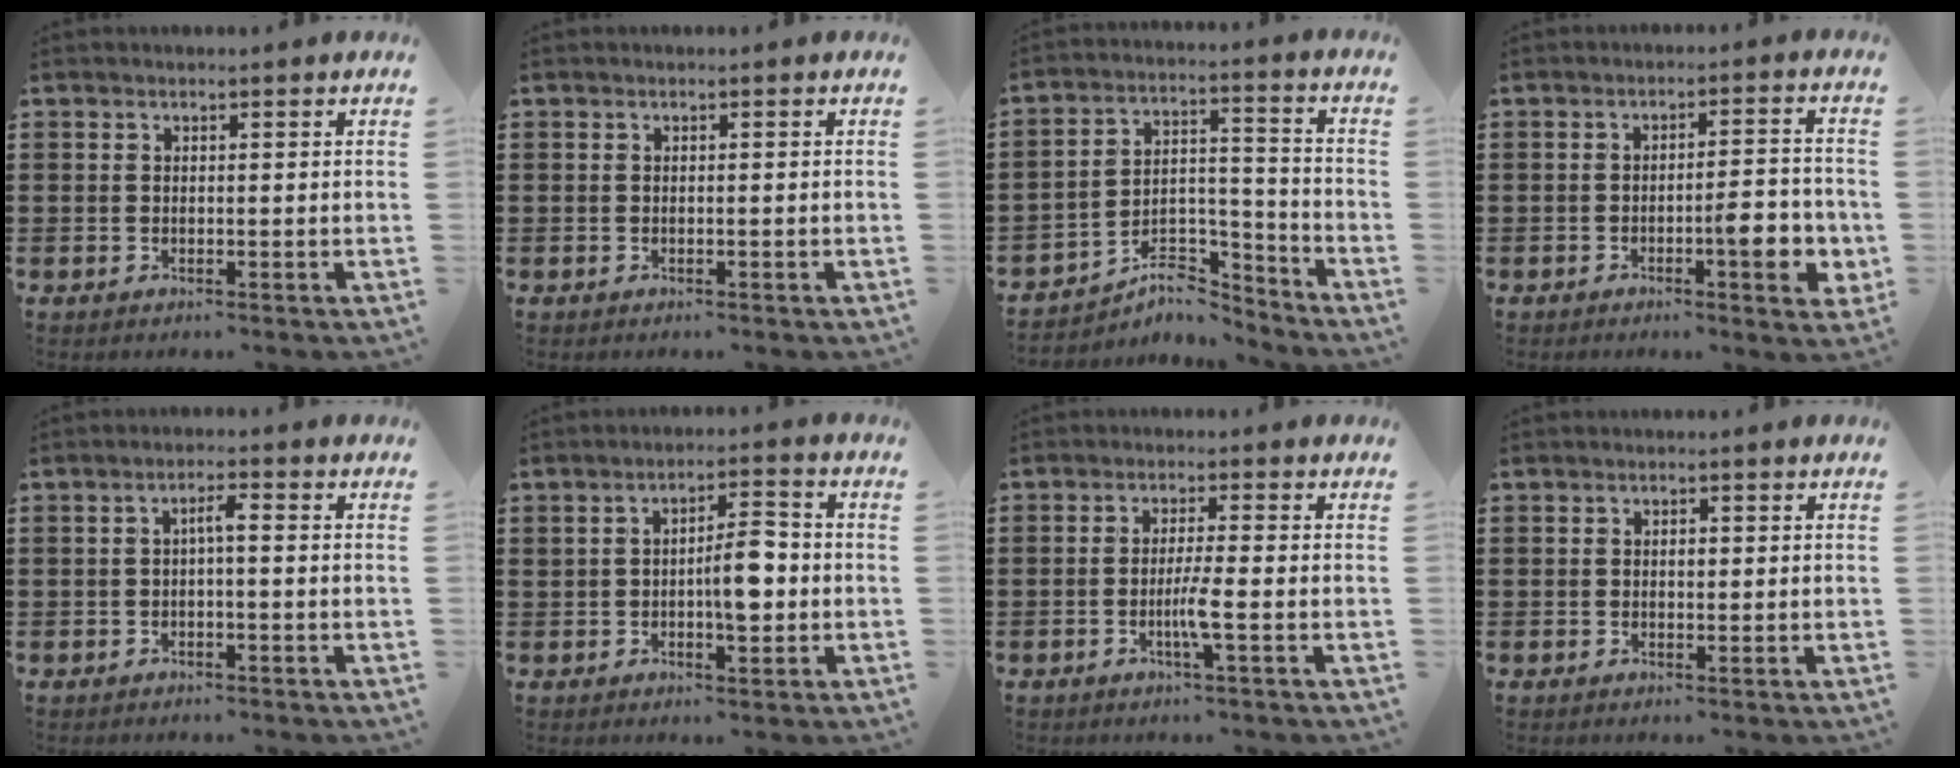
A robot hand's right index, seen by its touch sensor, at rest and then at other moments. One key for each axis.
{"total": 0.0}
{"total": 6.9, "fx": -6.1, "fy": 2.5, "fz": 2.1, "tx": -0.031, "ty": 0.015, "tz": -0.116}
{"total": 6.8, "fx": -2.1, "fy": 1.6, "fz": 6.3, "tx": -0.083, "ty": -0.005, "tz": -0.037}
{"total": 2.2, "fx": -0.3, "fy": 0.4, "fz": 2.1, "tx": -0.042, "ty": 0.005, "tz": -0.008}
{"total": 6.1, "fx": -0.7, "fy": 2.3, "fz": 5.6, "tx": -0.089, "ty": 0.006, "tz": -0.015}
{"total": 3.7, "fx": -1.2, "fy": -0.3, "fz": 3.5, "tx": -0.068, "ty": -0.012, "tz": -0.026}
{"total": 1.0, "fx": 0.1, "fy": 0.5, "fz": 0.8, "tx": -0.017, "ty": 0.002, "tz": 0.002}